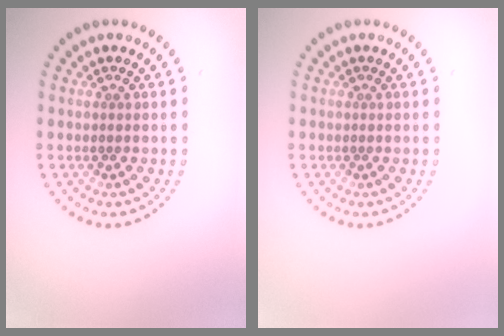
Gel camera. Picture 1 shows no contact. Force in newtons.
{"total": 0.0}